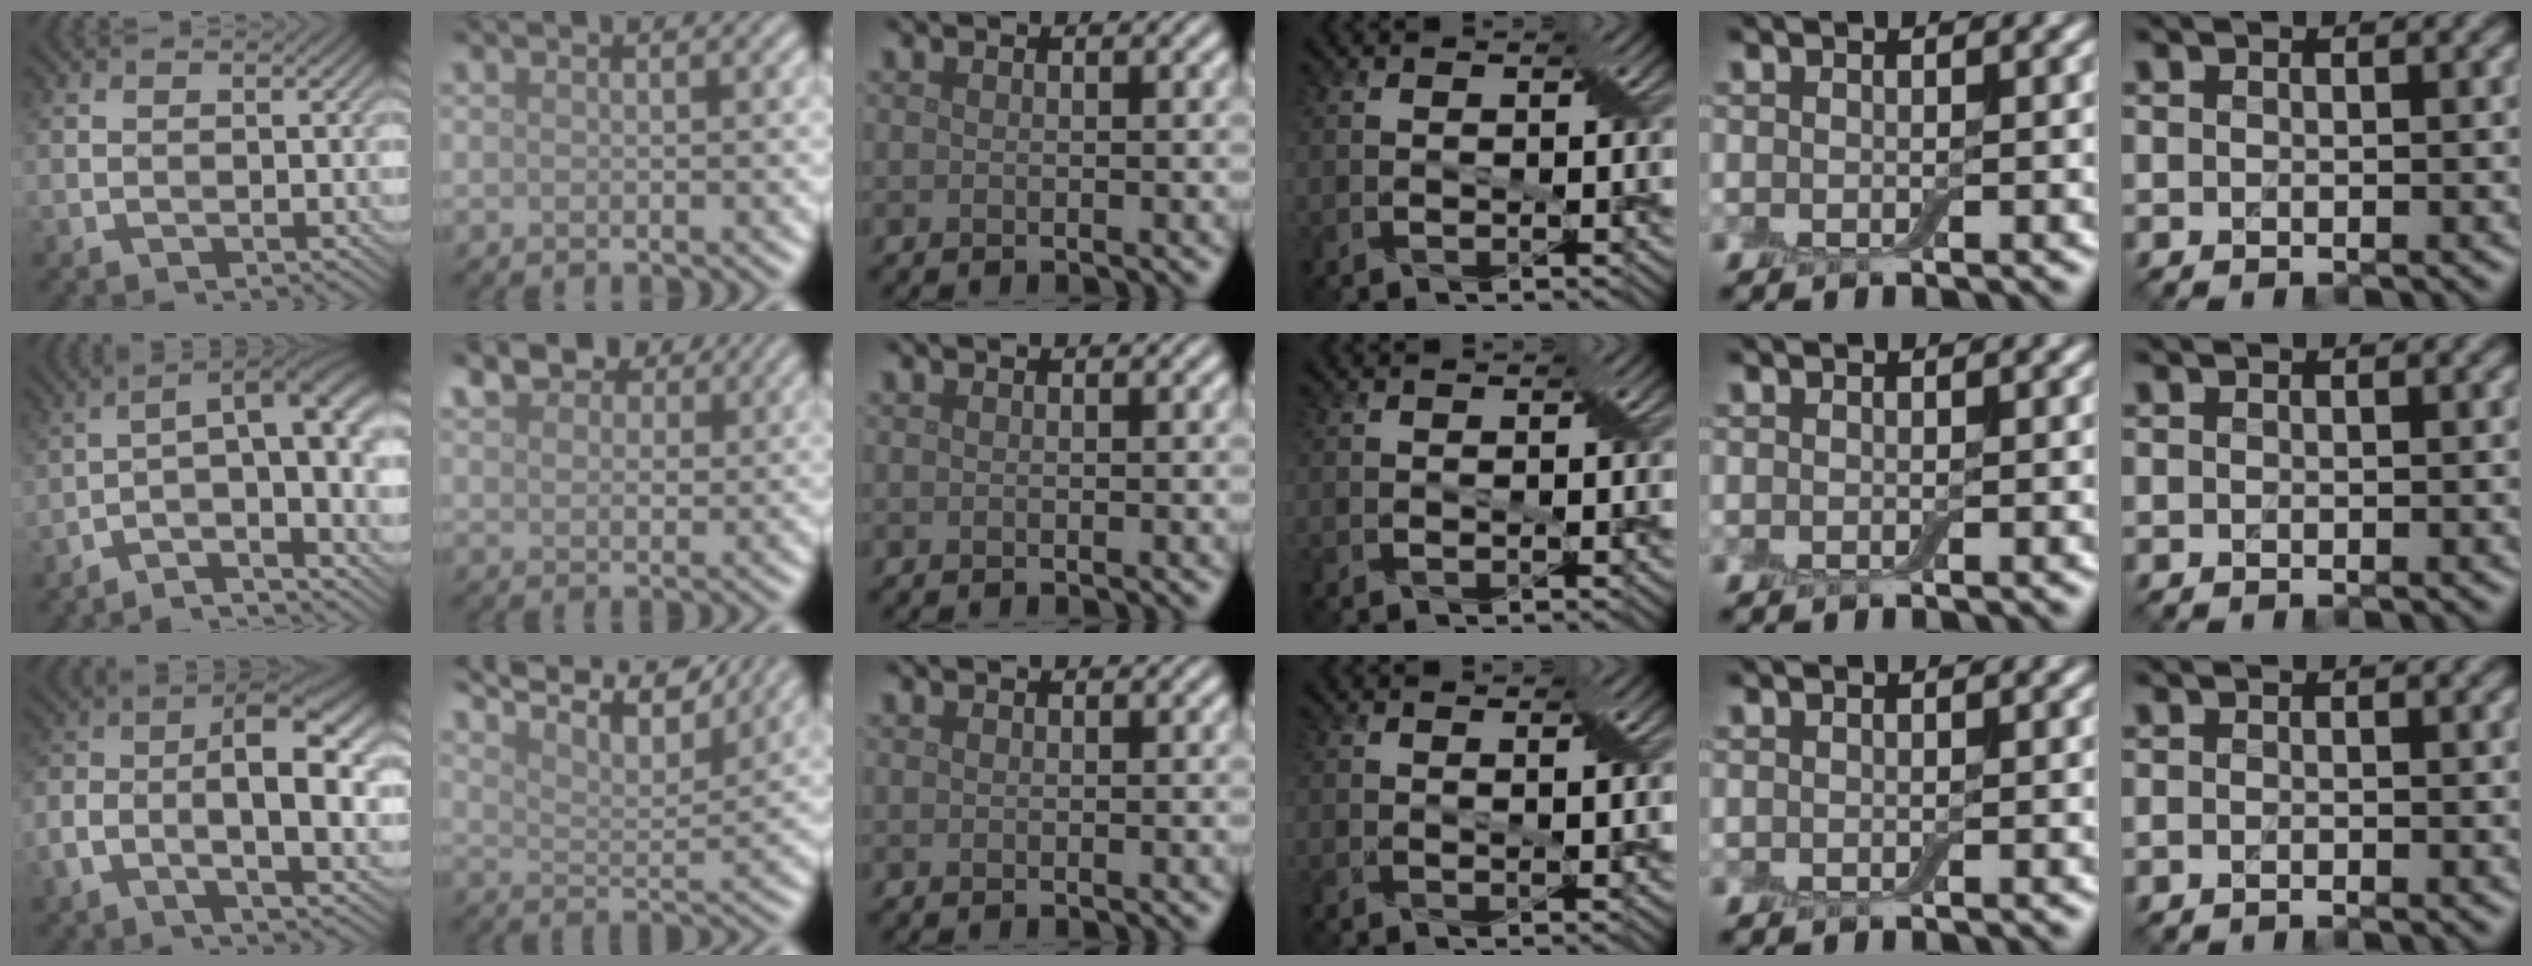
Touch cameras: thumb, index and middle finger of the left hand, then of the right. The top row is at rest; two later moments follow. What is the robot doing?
{"motion": "insert", "object": "backpack"}